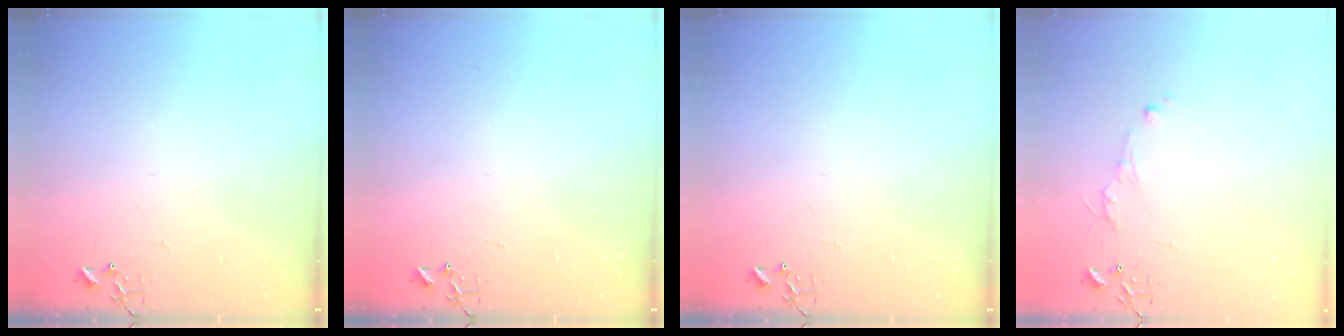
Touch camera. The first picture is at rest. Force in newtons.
{"total": 0.0}
{"total": 0.0}
{"total": 5.0, "press": 5.0, "slide": 0.6}